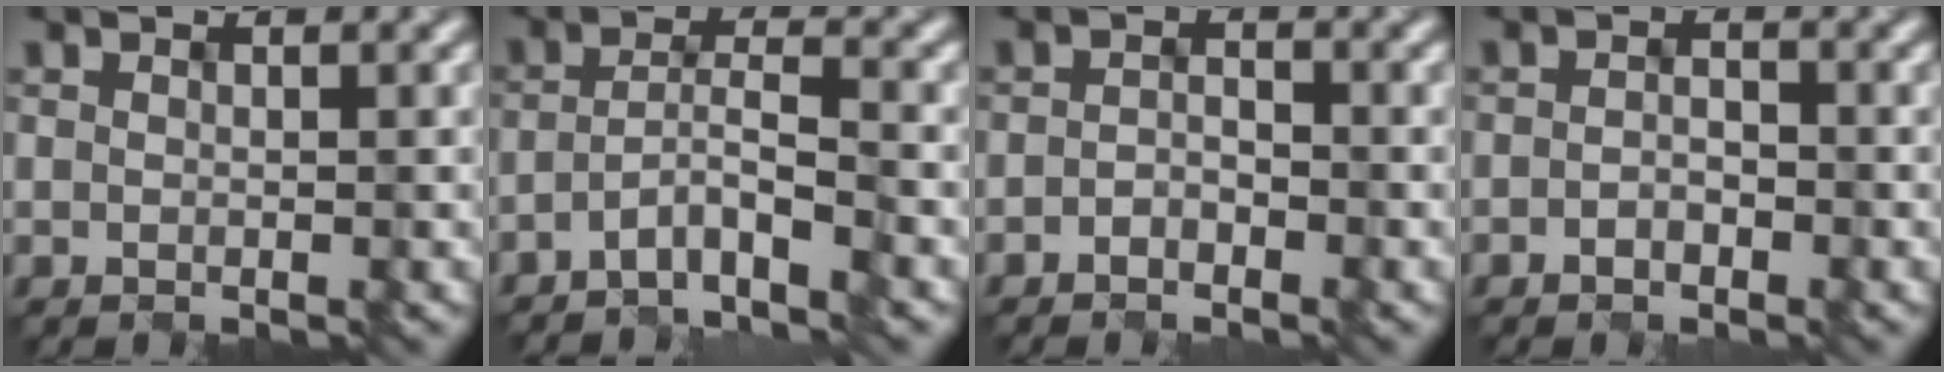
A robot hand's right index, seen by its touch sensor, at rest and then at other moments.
{"total": 3.2, "force": [-2.2, 0.4, 2.3], "torque": [-0.041, 0.011, -0.052]}
{"total": 1.7, "force": [-1.1, 0.9, 0.9], "torque": [-0.016, 0.003, -0.023]}
{"total": 1.7, "force": [-0.9, 1.0, 1.1], "torque": [-0.019, 0.001, -0.019]}